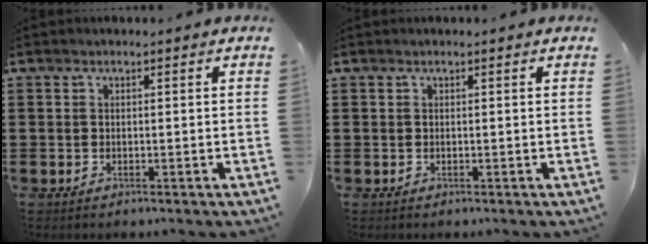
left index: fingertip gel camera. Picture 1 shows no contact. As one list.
[{"total": 0.0}]